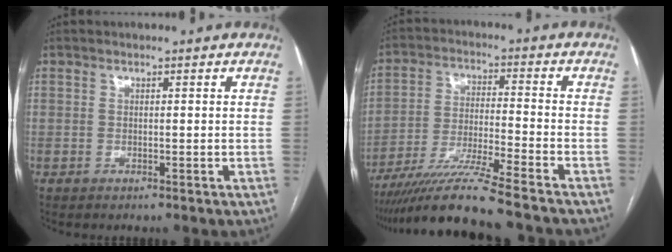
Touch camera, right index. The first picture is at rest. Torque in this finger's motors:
{"motor_torque": [1.07, -1.07, 0.66, 0.09]}